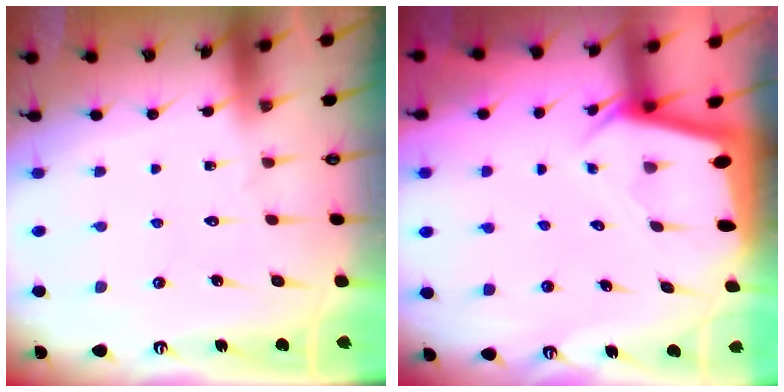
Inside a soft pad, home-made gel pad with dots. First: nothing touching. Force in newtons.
{"total": 2.4, "press": 2.4, "slide": 0.1}